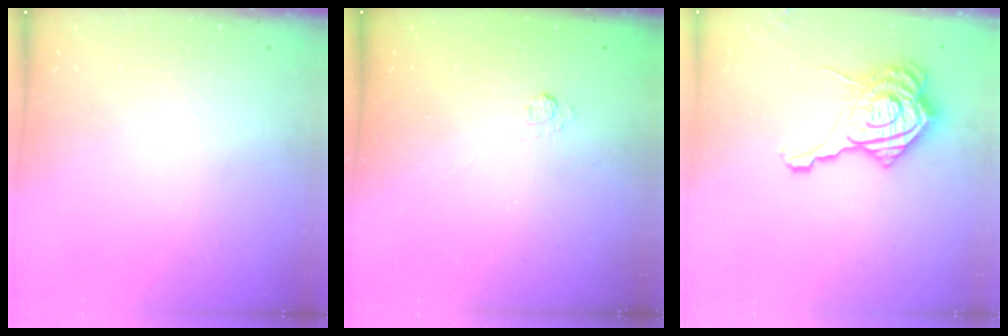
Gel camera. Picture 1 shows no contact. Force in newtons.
{"total": 1.7, "press": 1.1, "slide": 1.3}
{"total": 15.8, "press": 15.8, "slide": 1.2}